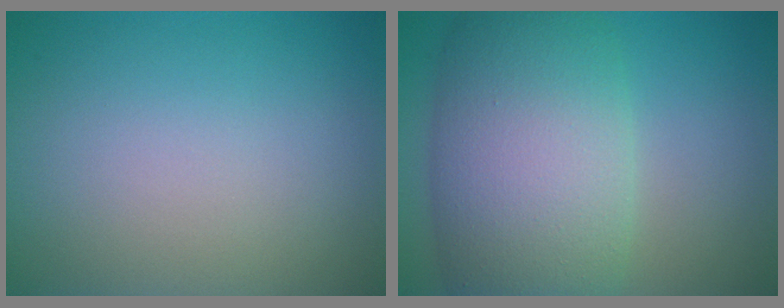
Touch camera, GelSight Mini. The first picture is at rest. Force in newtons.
{"total": 11.2, "press": 11.2, "slide": 0.2}